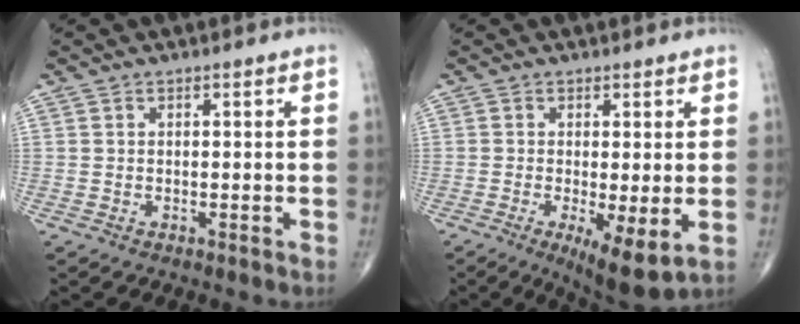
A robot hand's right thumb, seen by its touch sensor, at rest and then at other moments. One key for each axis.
{"total": 6.1, "fx": -1.2, "fy": 1.7, "fz": 5.7, "tx": -0.097, "ty": -0.022, "tz": -0.019}